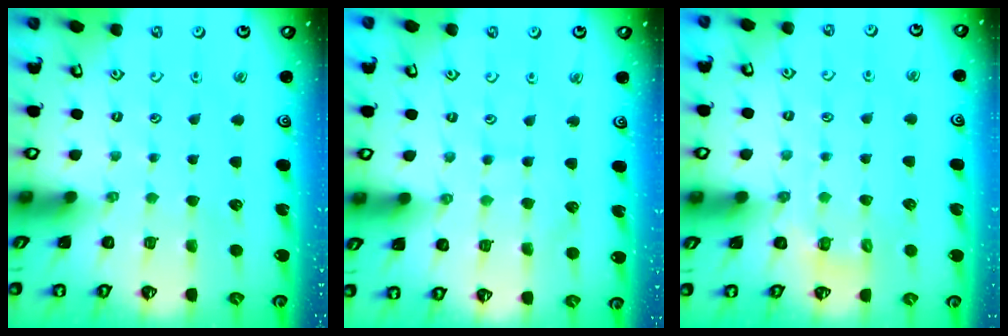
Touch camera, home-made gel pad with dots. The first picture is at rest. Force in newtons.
{"total": 4.8, "press": 4.8, "slide": 0.4}
{"total": 4.4, "press": 4.1, "slide": 1.5}